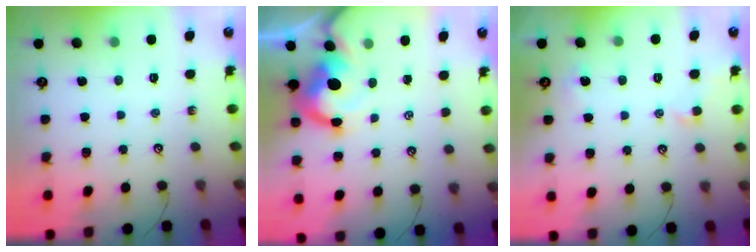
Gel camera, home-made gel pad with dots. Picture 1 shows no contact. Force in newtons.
{"total": 6.7, "press": 6.6, "slide": 1.1}
{"total": 1.1, "press": 1.0, "slide": 0.5}